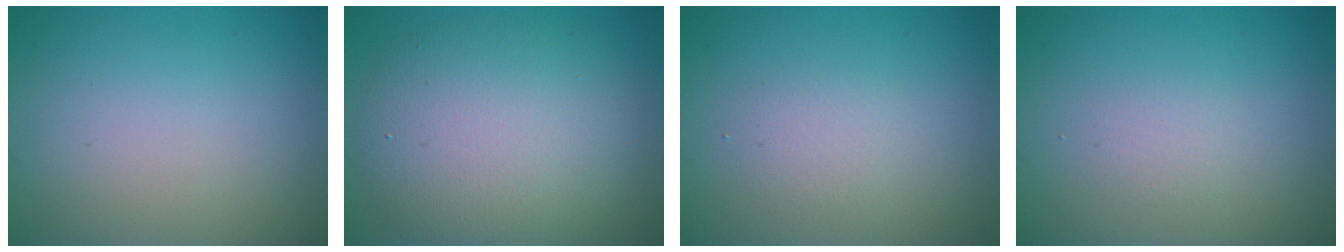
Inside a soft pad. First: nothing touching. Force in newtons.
{"total": 8.3, "press": 8.3, "slide": 0.7}
{"total": 1.6, "press": 1.6, "slide": 0.3}
{"total": 0.9, "press": 0.9, "slide": 0.0}